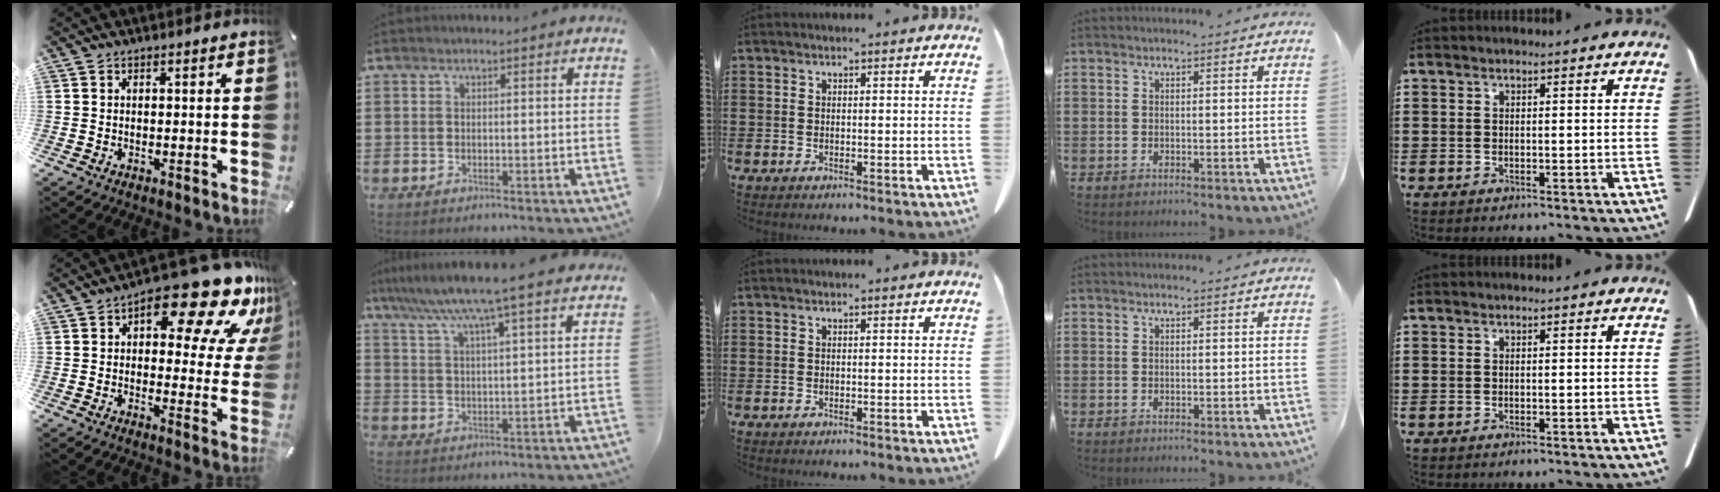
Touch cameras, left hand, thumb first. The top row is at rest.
{"thumb": {"total": 19.6, "force": [12.1, 7.8, 13.4], "torque": [-0.169, -0.090, 0.194]}, "index": {"total": 7.5, "force": [6.2, -0.9, 4.0], "torque": [-0.100, -0.036, 0.103]}}